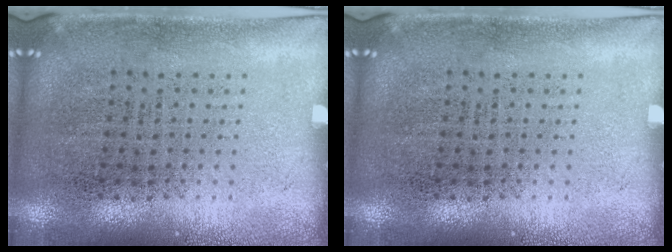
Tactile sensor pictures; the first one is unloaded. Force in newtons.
{"total": 0.0}